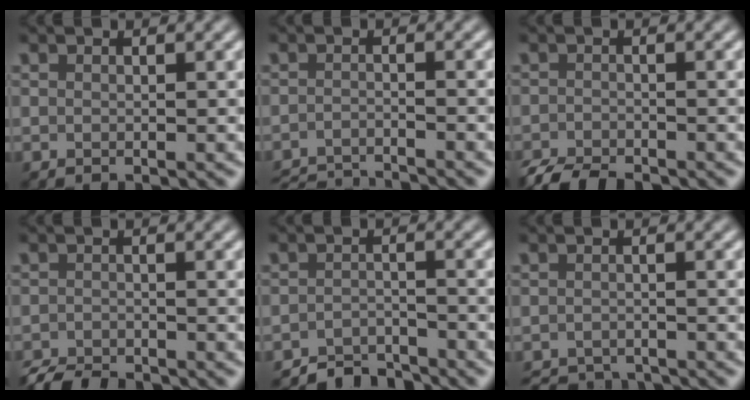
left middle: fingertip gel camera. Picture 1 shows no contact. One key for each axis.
{"total": 6.3, "fx": -6.1, "fy": 0.6, "fz": 1.6, "tx": -0.028, "ty": -0.017, "tz": -0.099}
{"total": 3.4, "fx": -3.1, "fy": 0.7, "fz": 1.1, "tx": -0.017, "ty": -0.009, "tz": -0.062}
{"total": 3.3, "fx": -3.2, "fy": 0.6, "fz": 0.7, "tx": -0.009, "ty": -0.009, "tz": -0.062}
{"total": 3.0, "fx": -2.9, "fy": 0.6, "fz": 0.4, "tx": -0.001, "ty": 0.006, "tz": -0.057}
{"total": 3.4, "fx": -3.3, "fy": 0.7, "fz": 0.4, "tx": -0.005, "ty": -0.007, "tz": -0.055}